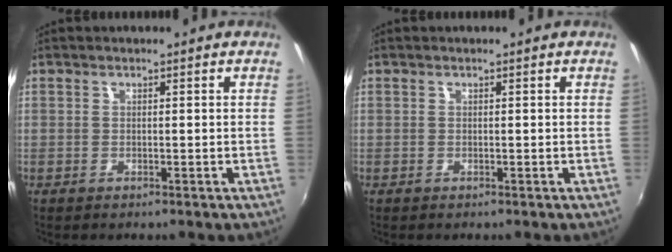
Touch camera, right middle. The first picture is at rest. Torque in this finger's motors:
{"motor_torque": [-0.04, 0.10, -0.01, 0.00]}